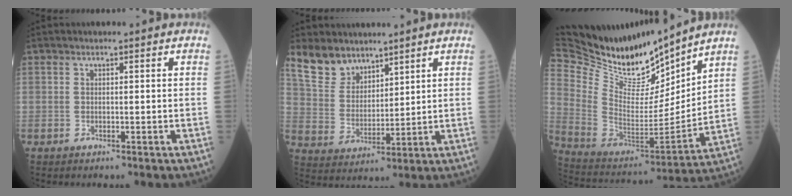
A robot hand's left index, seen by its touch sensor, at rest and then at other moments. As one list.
[{"total": 7.9, "force": [6.5, 4.1, 1.7], "torque": [-0.047, 0.015, 0.145]}, {"total": 21.6, "force": [19.8, 4.1, 7.6], "torque": [-0.163, -0.033, 0.353]}]